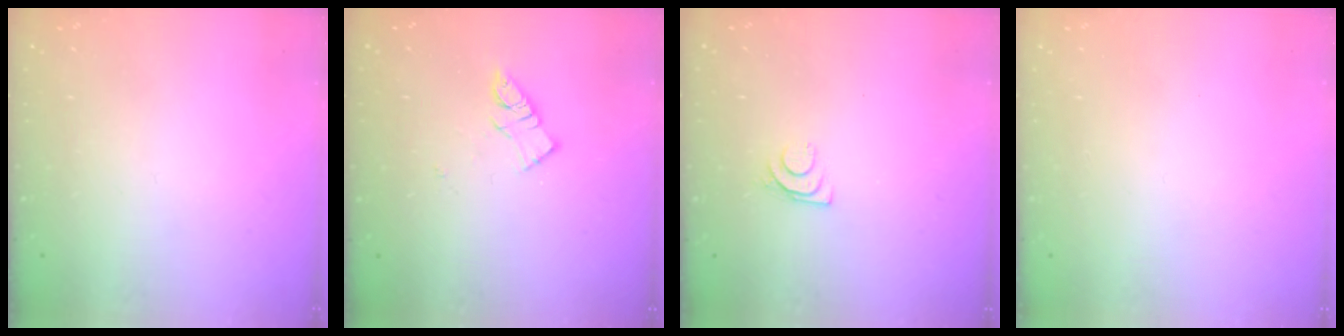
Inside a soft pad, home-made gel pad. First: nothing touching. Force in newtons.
{"total": 9.1, "press": 9.1, "slide": 0.4}
{"total": 6.5, "press": 6.5, "slide": 0.7}
{"total": 1.6, "press": 1.6, "slide": 0.1}